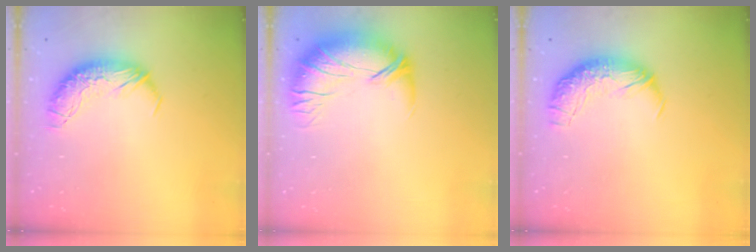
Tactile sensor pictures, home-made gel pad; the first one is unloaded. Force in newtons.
{"total": 2.8, "press": 0.1, "slide": 2.8}
{"total": 2.3, "press": 0.9, "slide": 2.1}